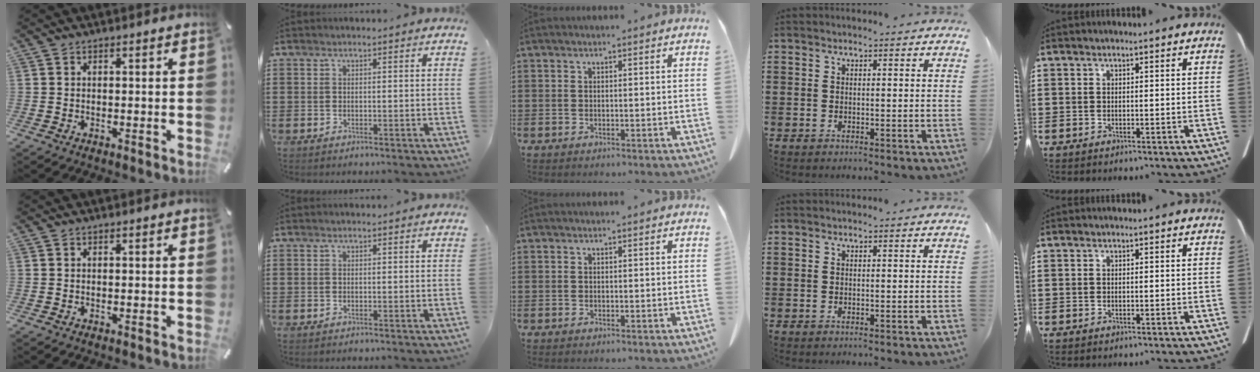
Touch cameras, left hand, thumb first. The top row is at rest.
{}